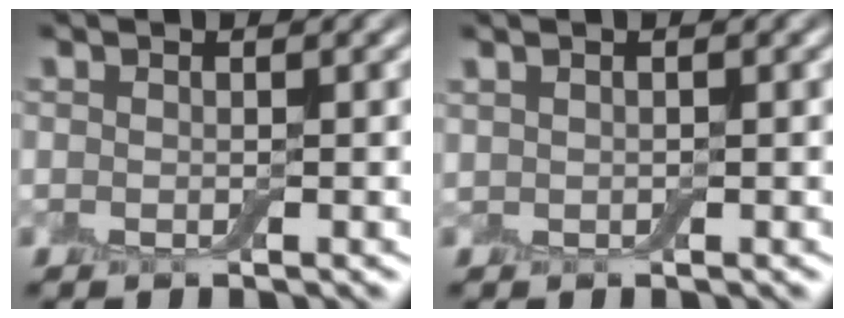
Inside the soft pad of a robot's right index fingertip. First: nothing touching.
{"total": 0.5, "force": [0.5, 0.3, 0.0], "torque": [0.000, -0.002, 0.010]}